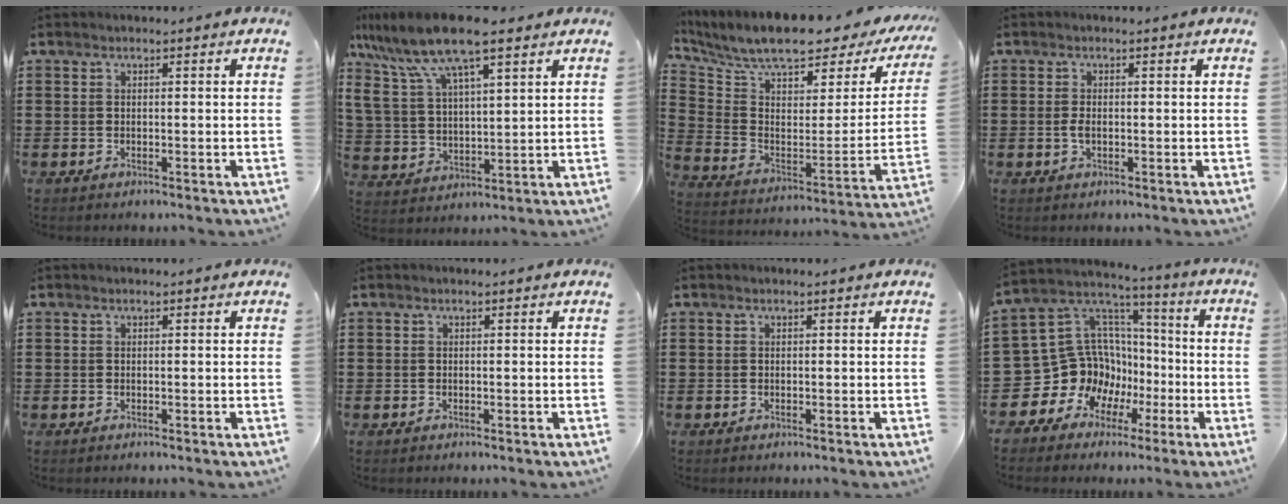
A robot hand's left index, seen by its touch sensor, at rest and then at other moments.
{"total": 13.0, "force": [8.8, 3.6, 8.9], "torque": [-0.202, -0.023, 0.154]}
{"total": 8.5, "force": [6.9, 1.7, 4.8], "torque": [-0.116, -0.051, 0.115]}
{"total": 1.8, "force": [-0.2, 0.8, 1.6], "torque": [-0.038, -0.002, -0.007]}
{"total": 0.0}
{"total": 0.0}
{"total": 0.0}
{"total": 12.9, "force": [-2.7, 12.1, 3.2], "torque": [-0.119, -0.031, -0.024]}